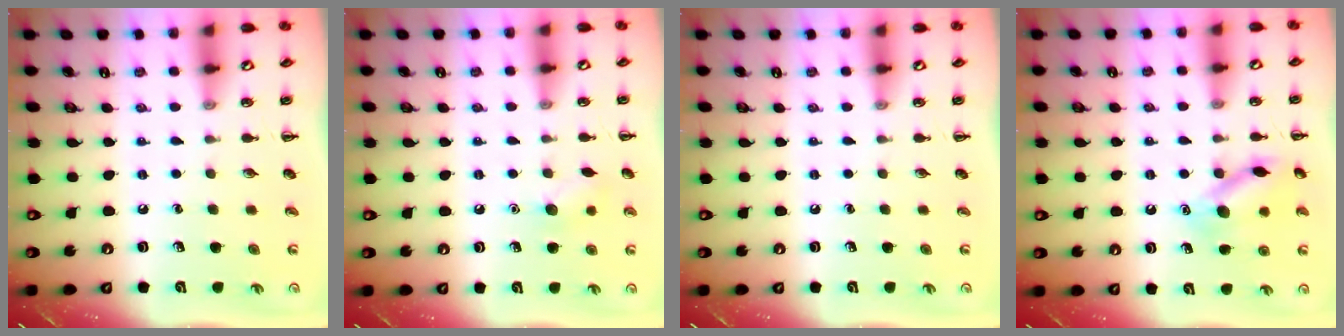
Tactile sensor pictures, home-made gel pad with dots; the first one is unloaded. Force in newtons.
{"total": 7.8, "press": 7.5, "slide": 2.0}
{"total": 0.0}
{"total": 13.0, "press": 13.0, "slide": 0.8}